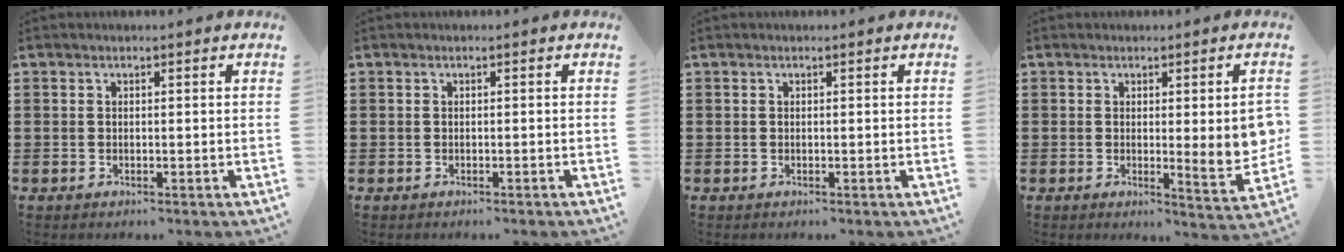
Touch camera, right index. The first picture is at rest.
{"total": 0.0}
{"total": 0.0}
{"total": 6.0, "force": [0.4, 1.1, 5.9], "torque": [-0.079, -0.015, 0.005]}